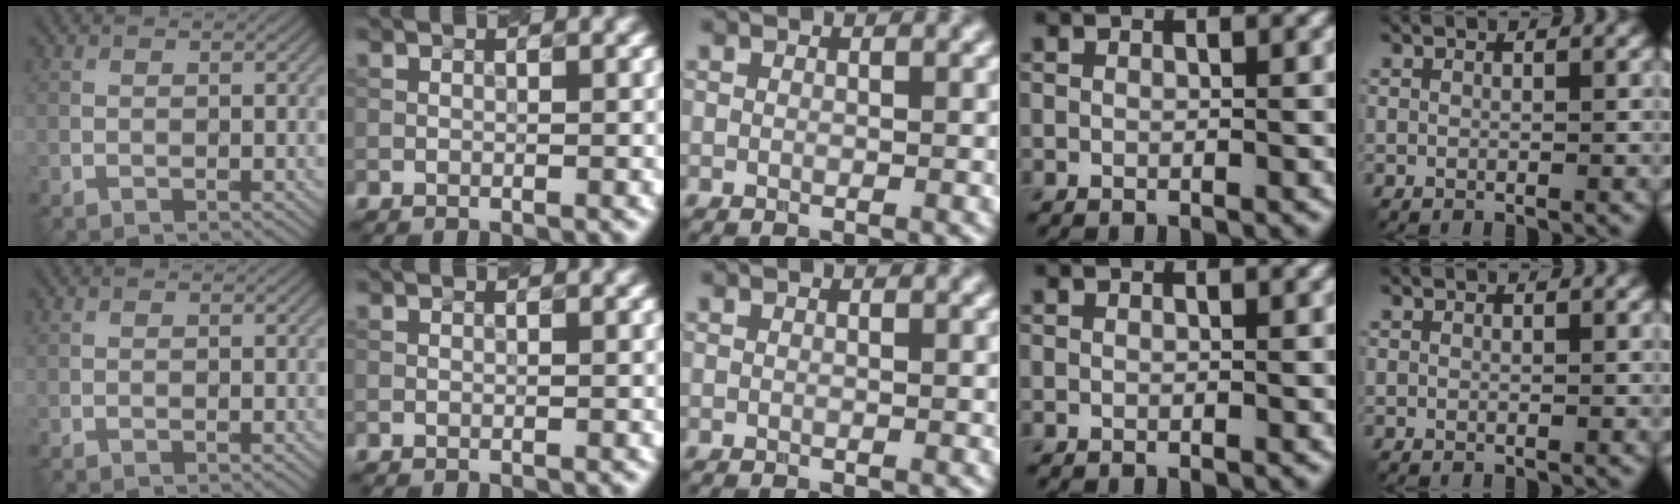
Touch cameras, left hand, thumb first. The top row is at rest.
{}